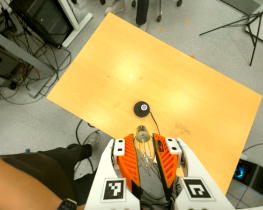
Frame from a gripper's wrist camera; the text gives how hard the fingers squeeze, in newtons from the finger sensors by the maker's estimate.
{"total": 14.6, "left": 15.9, "right": 13.3}